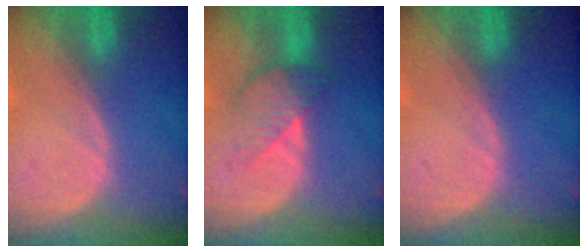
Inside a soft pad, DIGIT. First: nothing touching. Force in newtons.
{"total": 4.8, "press": 4.8, "slide": 0.3}
{"total": 0.0}